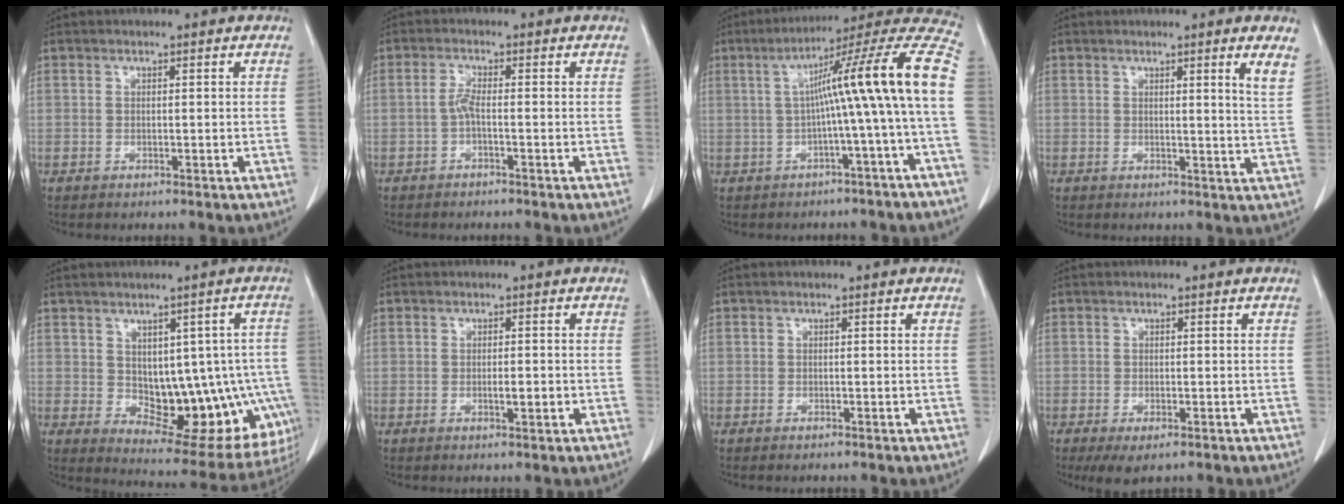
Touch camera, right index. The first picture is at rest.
{"total": 2.0, "force": [-0.7, 0.1, 1.9], "torque": [-0.037, 0.002, -0.017]}
{"total": 15.8, "force": [-0.2, -1.5, 15.7], "torque": [-0.205, 0.042, -0.013]}
{"total": 3.7, "force": [2.4, -0.9, 2.7], "torque": [-0.039, -0.021, 0.024]}
{"total": 16.5, "force": [-2.3, 8.6, 13.9], "torque": [-0.134, 0.015, -0.004]}
{"total": 2.0, "force": [-0.5, 0.4, 1.9], "torque": [-0.034, -0.001, -0.006]}
{"total": 0.5, "force": [-0.5, 0.0, 0.3], "torque": [-0.010, -0.002, -0.007]}
{"total": 3.9, "force": [-2.4, 1.3, 2.7], "torque": [-0.046, -0.009, -0.035]}